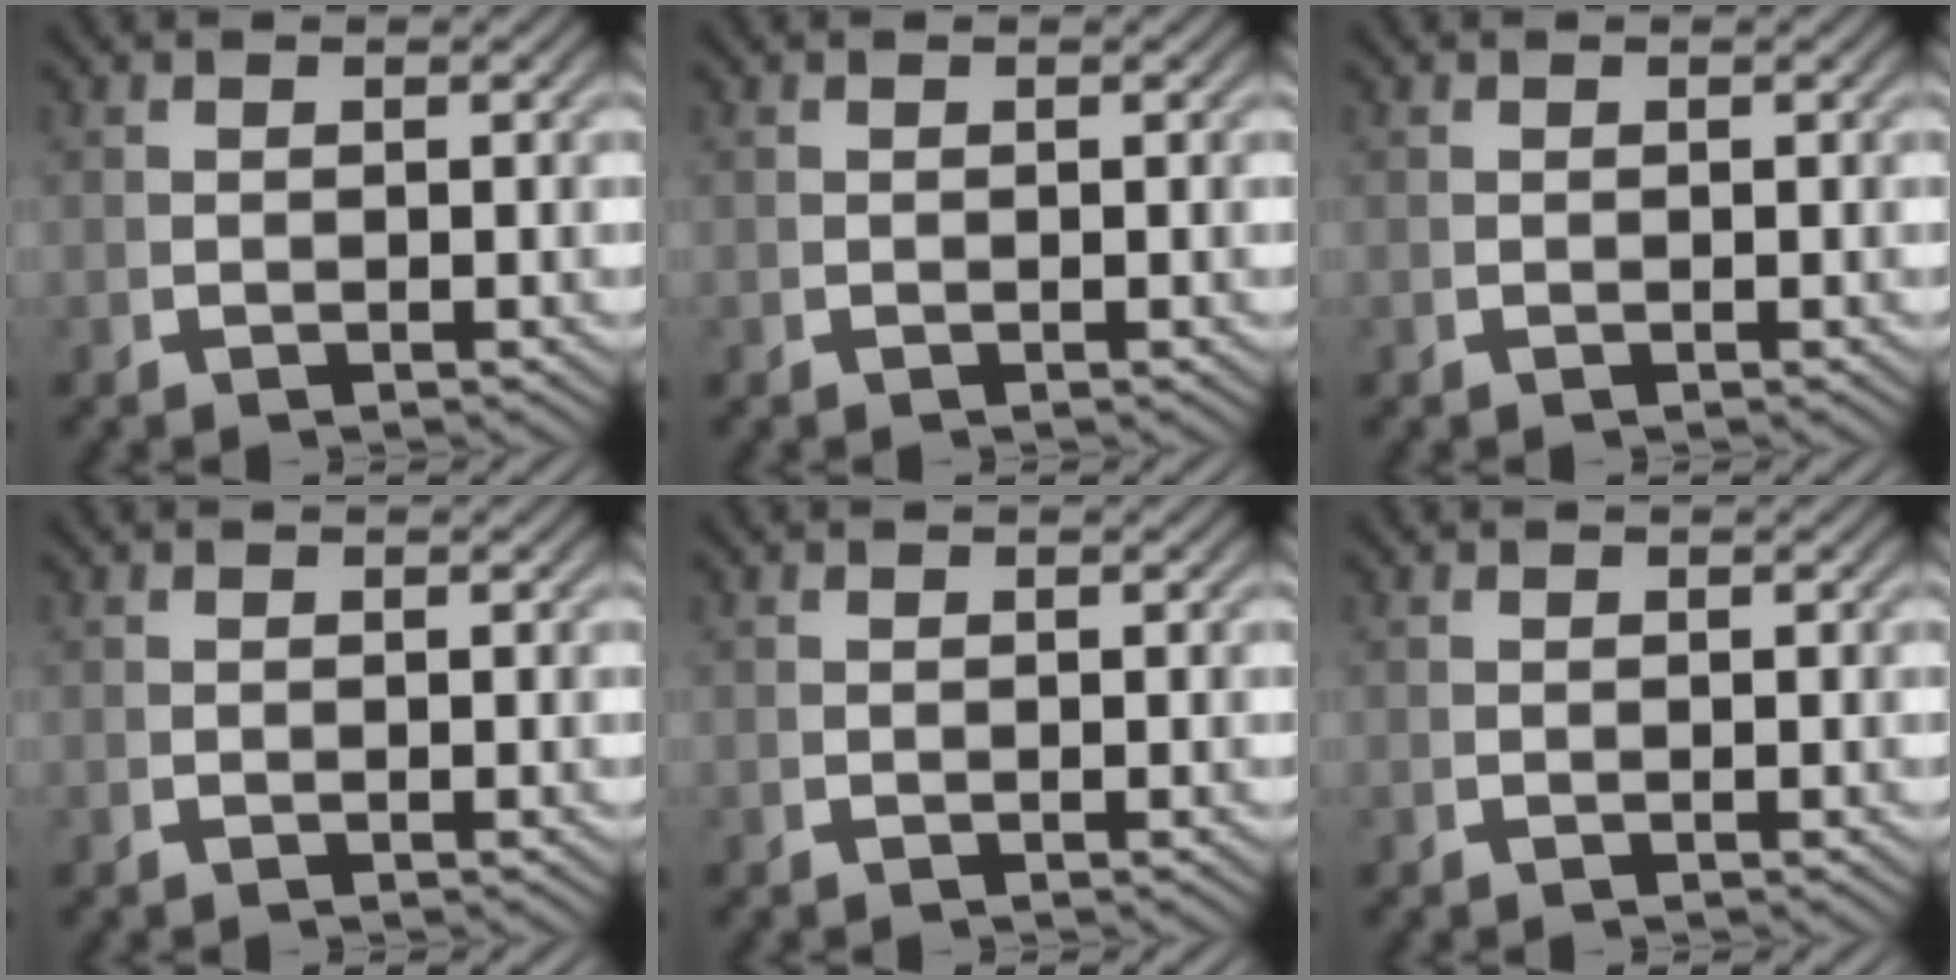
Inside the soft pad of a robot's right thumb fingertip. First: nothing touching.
{"total": 0.0}
{"total": 0.0}
{"total": 0.0}
{"total": 0.0}
{"total": 0.0}